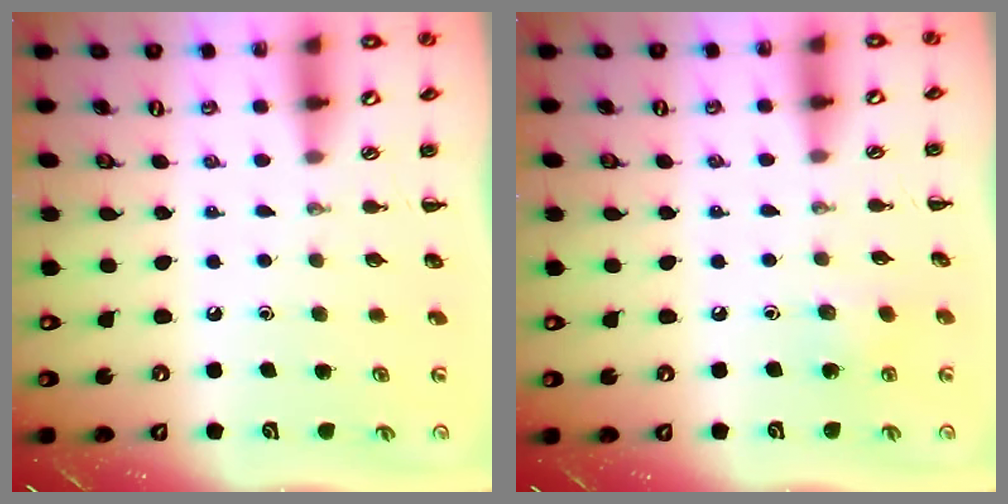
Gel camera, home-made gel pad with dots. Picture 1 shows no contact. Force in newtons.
{"total": 5.9, "press": 5.7, "slide": 1.6}